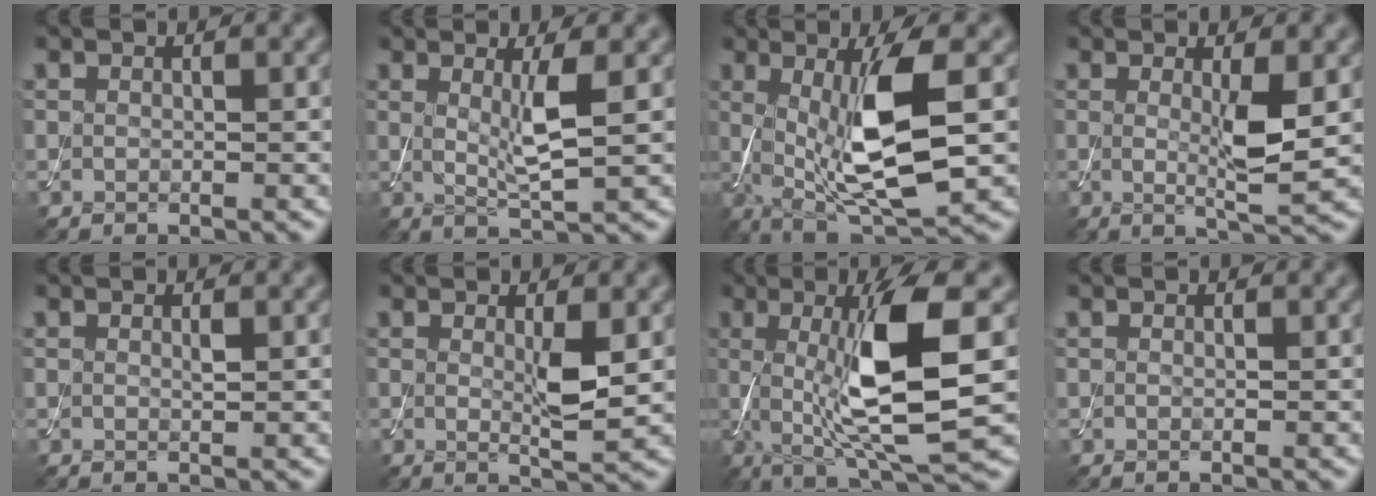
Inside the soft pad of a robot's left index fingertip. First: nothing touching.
{"total": 3.5, "force": [0.8, 0.6, 3.4], "torque": [-0.063, -0.014, 0.016]}
{"total": 9.9, "force": [0.5, 2.7, 9.5], "torque": [-0.166, -0.011, 0.016]}
{"total": 3.8, "force": [0.2, 0.5, 3.8], "torque": [-0.068, -0.011, 0.007]}
{"total": 0.5, "force": [0.2, 0.1, 0.5], "torque": [-0.007, 0.000, 0.003]}
{"total": 3.0, "force": [0.4, 0.5, 2.9], "torque": [-0.055, -0.009, 0.009]}
{"total": 10.5, "force": [0.4, 2.1, 10.2], "torque": [-0.166, -0.006, 0.016]}
{"total": 0.0}